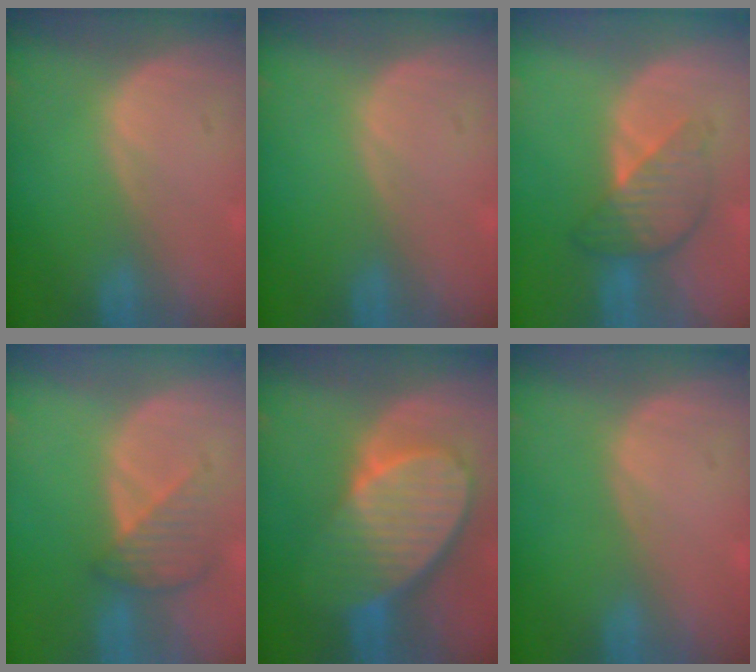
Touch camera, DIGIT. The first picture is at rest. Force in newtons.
{"total": 0.0}
{"total": 5.6, "press": 5.6, "slide": 0.3}
{"total": 4.6, "press": 4.2, "slide": 1.8}
{"total": 10.1, "press": 8.9, "slide": 4.8}
{"total": 0.0}